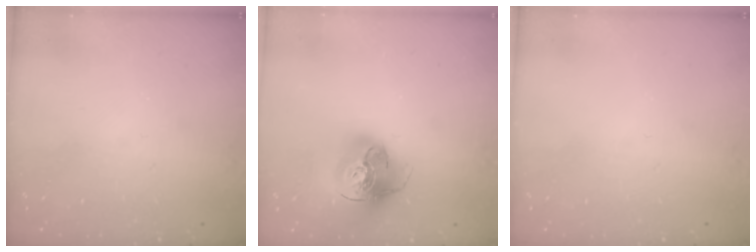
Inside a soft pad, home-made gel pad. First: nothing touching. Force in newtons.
{"total": 18.6, "press": 18.5, "slide": 2.0}
{"total": 0.0}